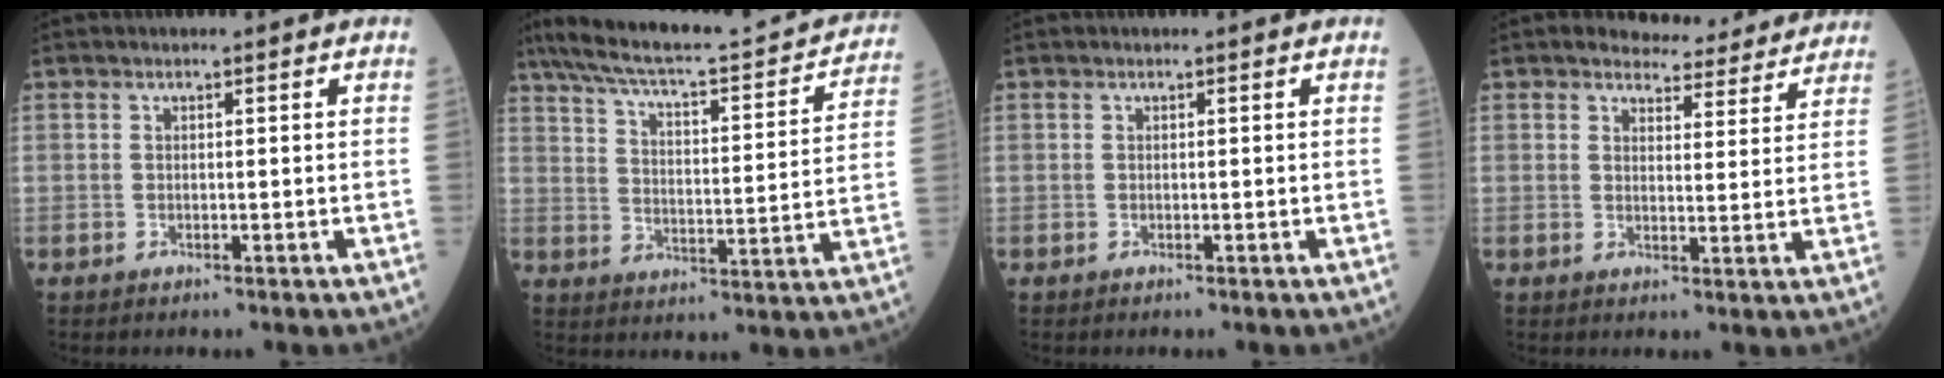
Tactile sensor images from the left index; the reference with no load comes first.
{"total": 24.9, "force": [21.7, 4.0, 11.6], "torque": [-0.184, 0.003, 0.286]}
{"total": 0.0}
{"total": 9.0, "force": [8.7, 2.3, 1.0], "torque": [0.002, -0.008, 0.092]}